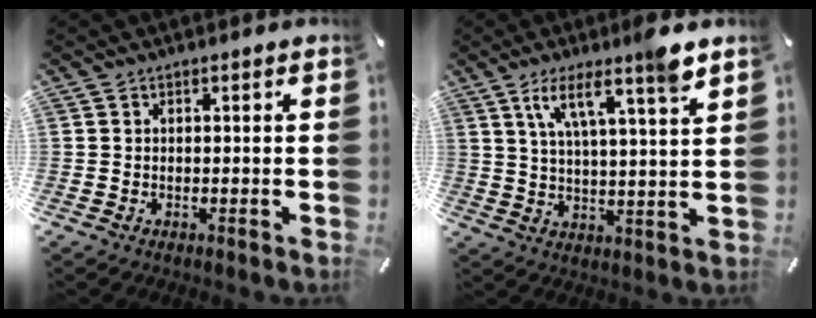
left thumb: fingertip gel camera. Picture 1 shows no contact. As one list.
[{"total": 10.7, "force": [7.2, 1.4, 7.8], "torque": [-0.139, -0.035, 0.118]}]